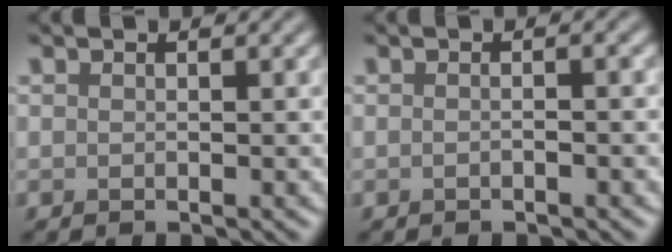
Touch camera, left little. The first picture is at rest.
{"total": 1.3, "force": [-0.2, 0.4, 1.2], "torque": [-0.013, -0.008, -0.012]}